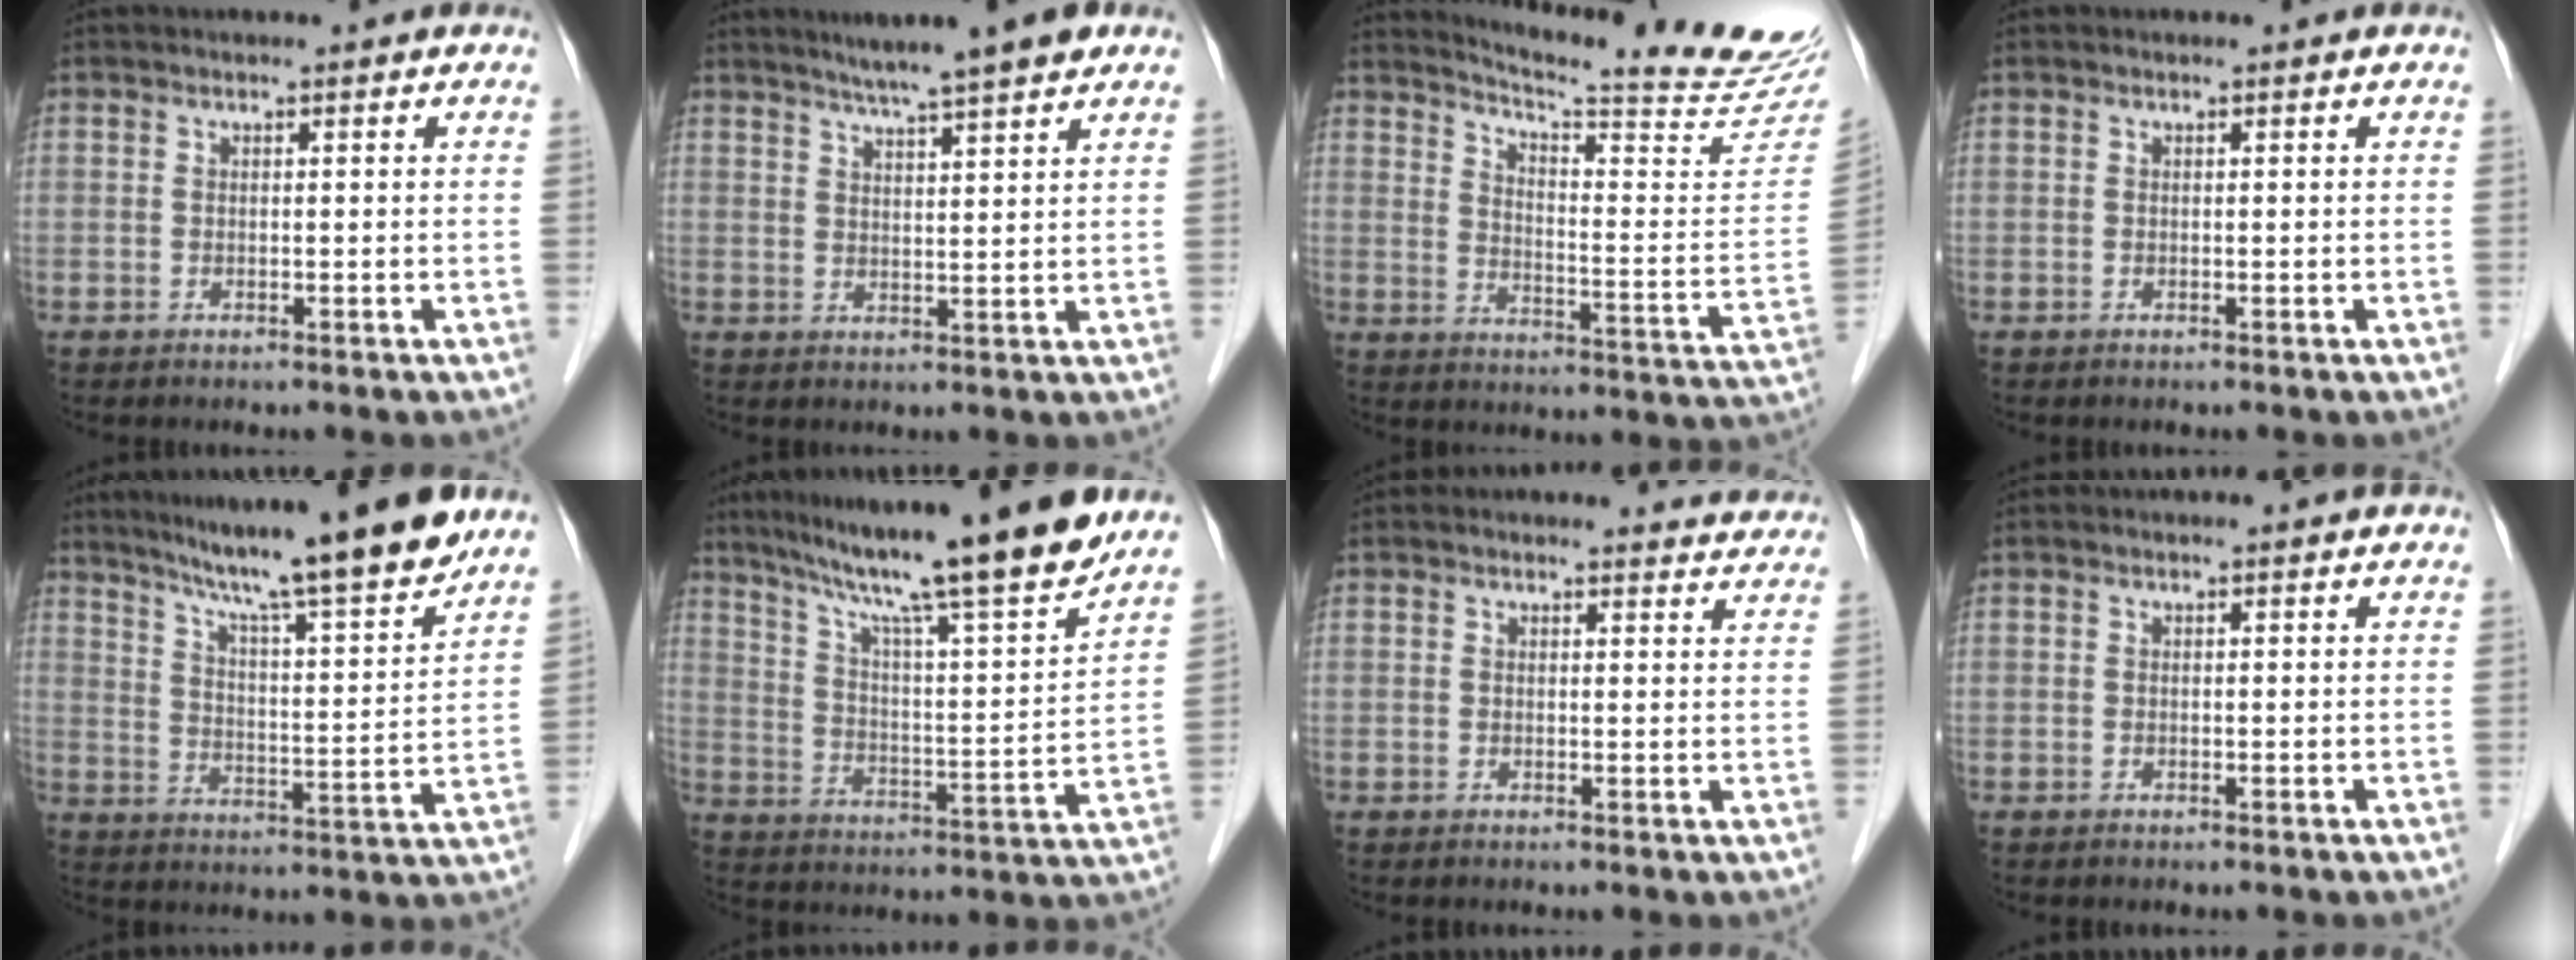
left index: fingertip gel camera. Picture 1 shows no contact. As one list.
[{"total": 8.7, "force": [6.9, -0.2, 5.3], "torque": [-0.081, 0.017, 0.096]}, {"total": 22.8, "force": [21.4, -0.4, 7.6], "torque": [-0.119, -0.118, 0.267]}, {"total": 0.0}, {"total": 16.6, "force": [14.0, -0.6, 8.9], "torque": [-0.139, -0.008, 0.211]}, {"total": 20.0, "force": [16.6, -0.8, 11.2], "torque": [-0.182, -0.009, 0.258]}, {"total": 3.8, "force": [3.8, 0.7, -0.1], "torque": [0.002, -0.010, 0.023]}, {"total": 0.0}]